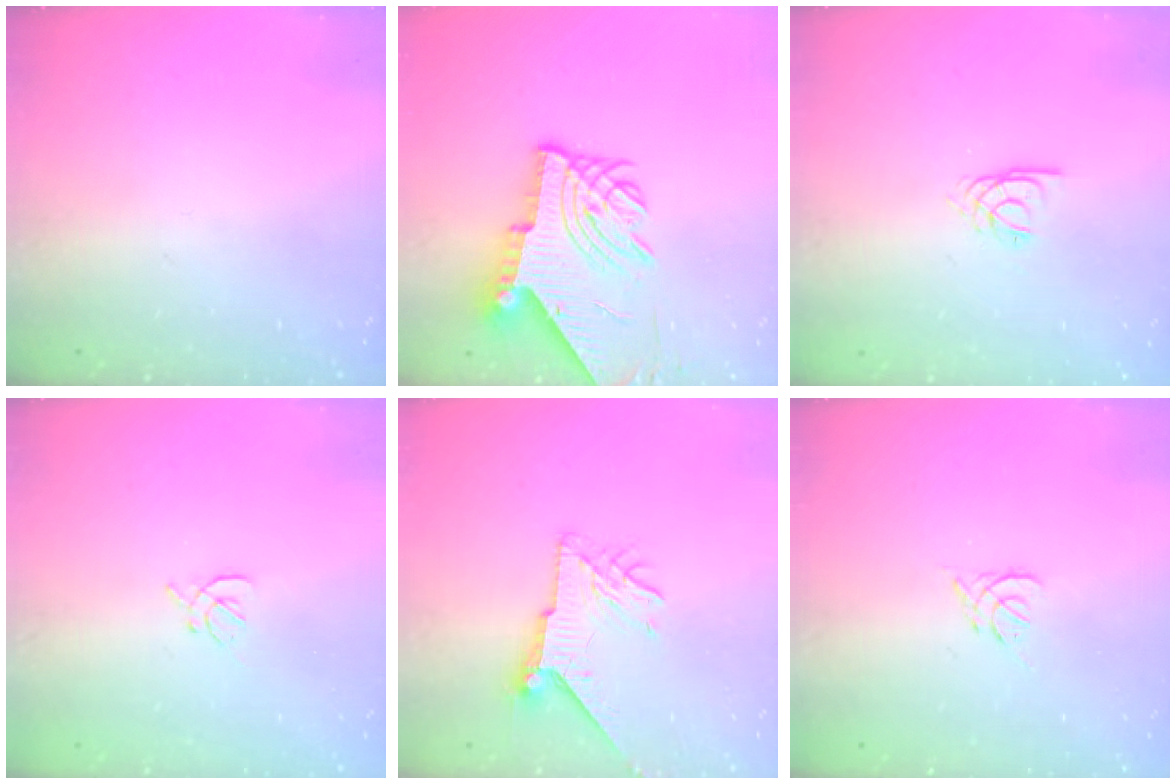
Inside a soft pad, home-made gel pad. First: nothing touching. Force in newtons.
{"total": 10.9, "press": 10.8, "slide": 1.2}
{"total": 2.8, "press": 2.7, "slide": 0.3}
{"total": 1.6, "press": 1.5, "slide": 0.5}
{"total": 8.3, "press": 8.2, "slide": 0.8}
{"total": 1.3, "press": 1.2, "slide": 0.6}